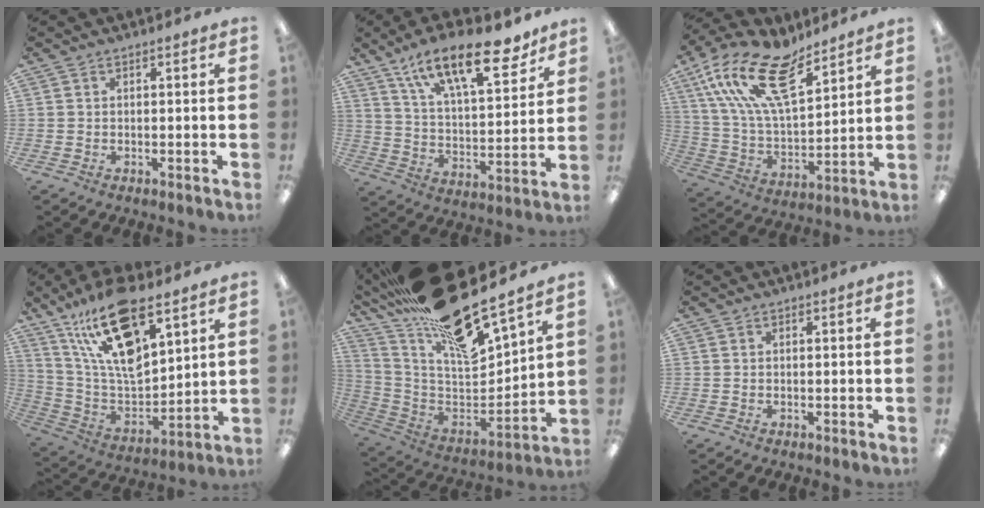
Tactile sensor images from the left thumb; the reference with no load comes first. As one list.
[{"total": 20.8, "force": [13.9, 8.1, 13.1], "torque": [-0.199, -0.076, 0.232]}, {"total": 20.6, "force": [13.0, 8.8, 13.4], "torque": [-0.269, -0.064, 0.232]}, {"total": 21.0, "force": [12.8, 8.4, 14.3], "torque": [-0.287, -0.068, 0.220]}, {"total": 23.9, "force": [18.9, 5.5, 13.6], "torque": [-0.227, -0.136, 0.314]}, {"total": 0.0}]